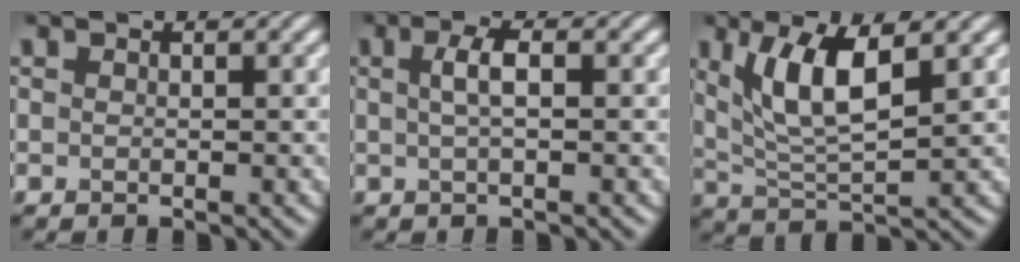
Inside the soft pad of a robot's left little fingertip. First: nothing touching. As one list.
[{"total": 2.2, "force": [0.3, 0.5, 2.1], "torque": [-0.040, 0.008, 0.005]}, {"total": 6.2, "force": [2.4, 1.9, 5.4], "torque": [-0.107, -0.005, 0.049]}]